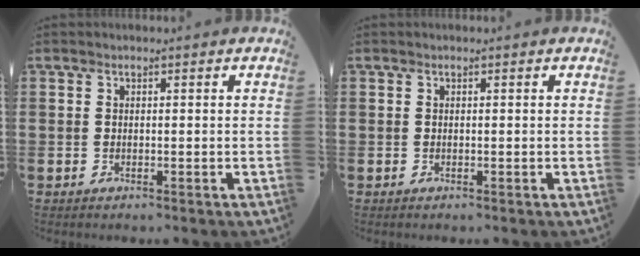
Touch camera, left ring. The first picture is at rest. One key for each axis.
{"total": 0.0}